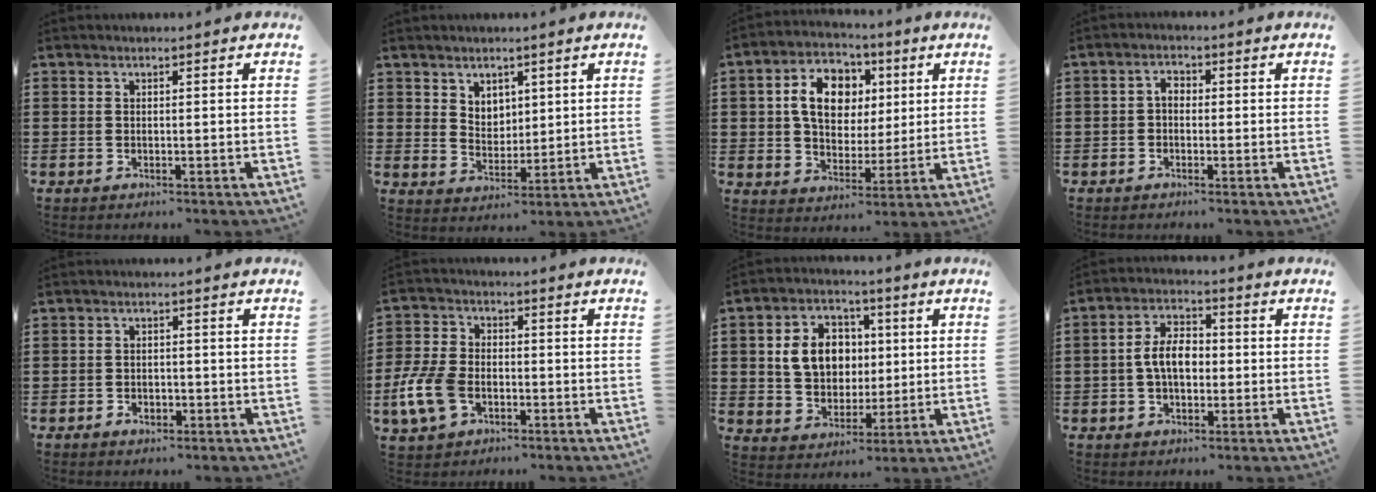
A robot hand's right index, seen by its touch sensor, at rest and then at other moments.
{"total": 4.1, "force": [3.0, 2.7, 0.5], "torque": [-0.023, 0.003, 0.058]}
{"total": 10.2, "force": [2.5, 7.4, 6.6], "torque": [-0.136, 0.015, 0.040]}
{"total": 1.6, "force": [-0.3, 0.8, 1.3], "torque": [-0.026, 0.005, -0.008]}
{"total": 1.5, "force": [-0.8, 1.1, 0.6], "torque": [-0.014, 0.000, -0.016]}
{"total": 7.6, "force": [-2.7, 4.7, 5.3], "torque": [-0.141, -0.002, -0.057]}
{"total": 8.6, "force": [1.4, 6.9, 4.9], "torque": [-0.108, 0.016, 0.023]}
{"total": 6.1, "force": [-0.3, 3.4, 5.1], "torque": [-0.108, 0.005, -0.010]}